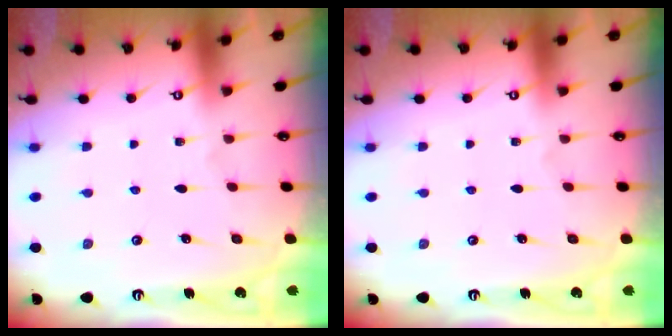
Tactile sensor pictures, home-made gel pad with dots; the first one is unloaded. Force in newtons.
{"total": 0.0}